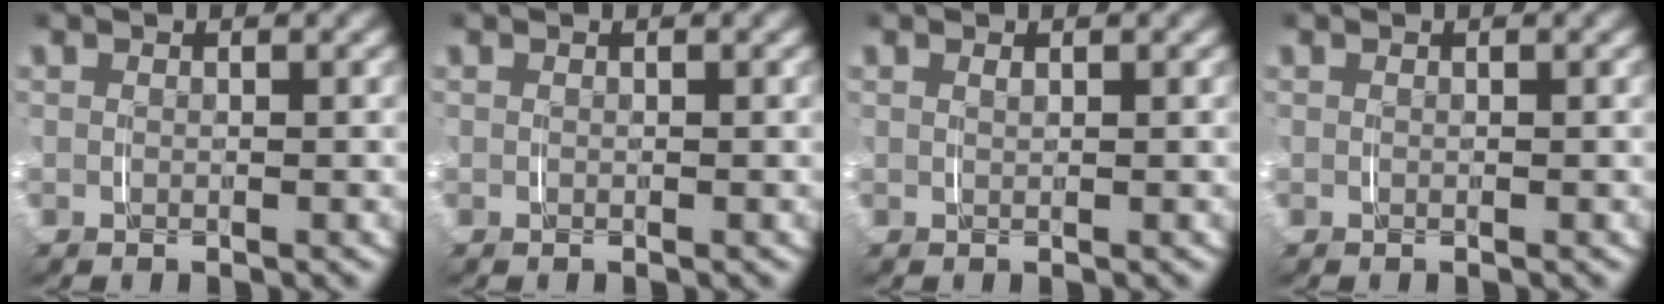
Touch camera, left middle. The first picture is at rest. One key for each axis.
{"total": 0.0}
{"total": 1.0, "fx": 0.6, "fy": -0.8, "fz": -0.2, "tx": 0.017, "ty": 0.006, "tz": 0.009}
{"total": 0.0}